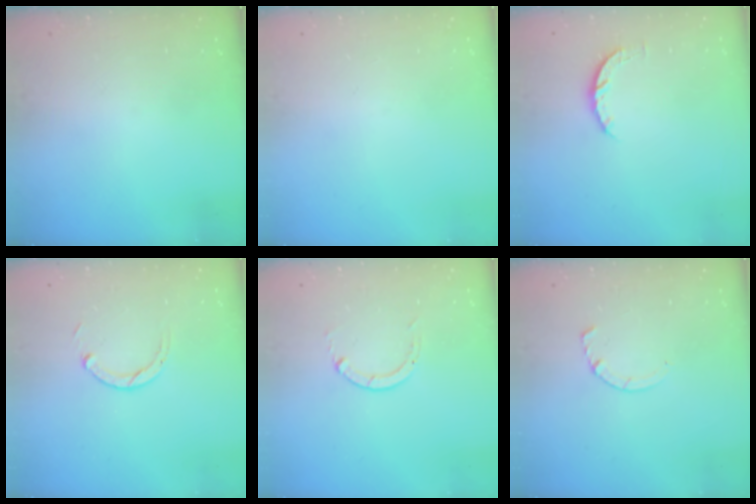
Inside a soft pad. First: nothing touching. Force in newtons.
{"total": 0.0}
{"total": 5.0, "press": 4.9, "slide": 0.7}
{"total": 2.9, "press": 2.9, "slide": 0.4}
{"total": 0.6, "press": 0.5, "slide": 0.1}
{"total": 2.9, "press": 2.9, "slide": 0.4}